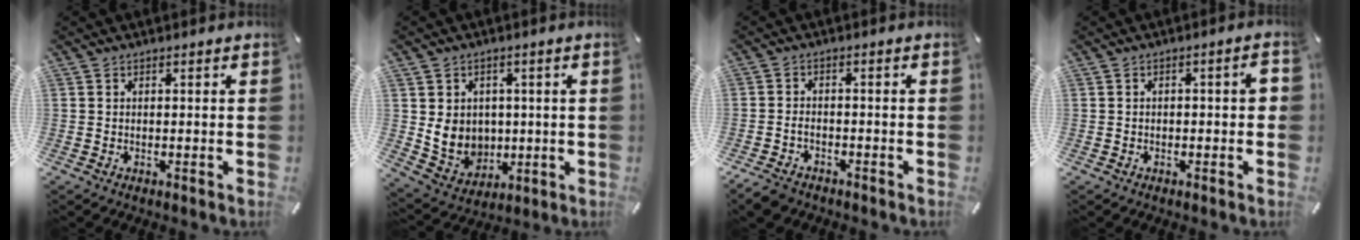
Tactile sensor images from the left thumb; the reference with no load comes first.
{"total": 8.2, "force": [1.6, 7.8, 2.1], "torque": [-0.052, -0.012, 0.037]}
{"total": 3.2, "force": [-2.2, 1.9, 1.4], "torque": [-0.038, 0.007, -0.045]}
{"total": 3.4, "force": [-0.5, 1.5, 3.0], "torque": [-0.050, 0.012, -0.010]}